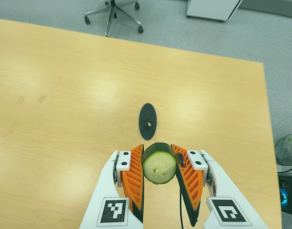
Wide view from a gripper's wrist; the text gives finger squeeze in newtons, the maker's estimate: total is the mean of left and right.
{"total": 10.9, "left": 9.9, "right": 11.9}